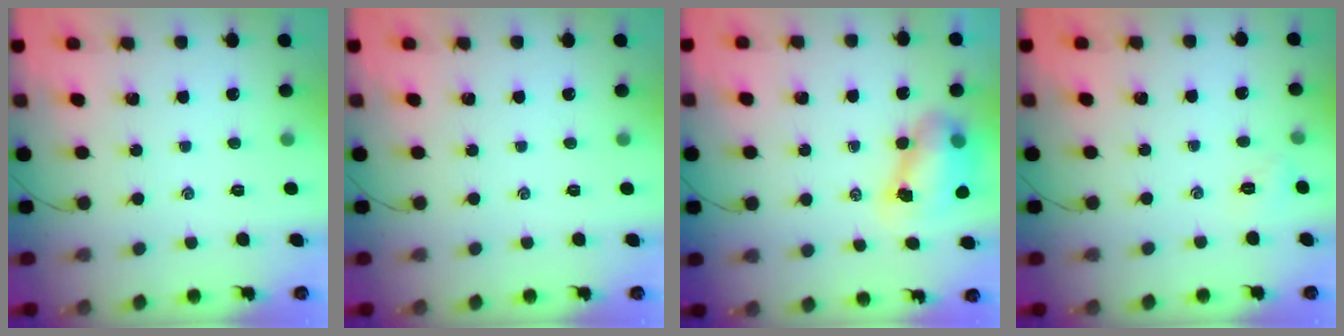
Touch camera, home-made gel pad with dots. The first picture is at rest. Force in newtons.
{"total": 0.0}
{"total": 8.3, "press": 8.1, "slide": 1.9}
{"total": 2.2, "press": 2.1, "slide": 0.6}